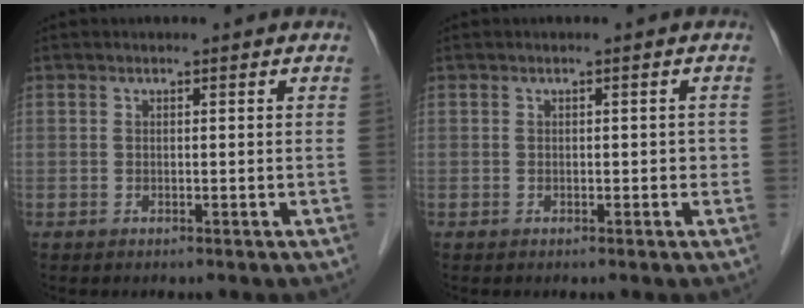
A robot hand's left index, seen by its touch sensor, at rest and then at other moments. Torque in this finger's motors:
{"motor_torque": [0.05, 0.07, 0.00, -0.01]}